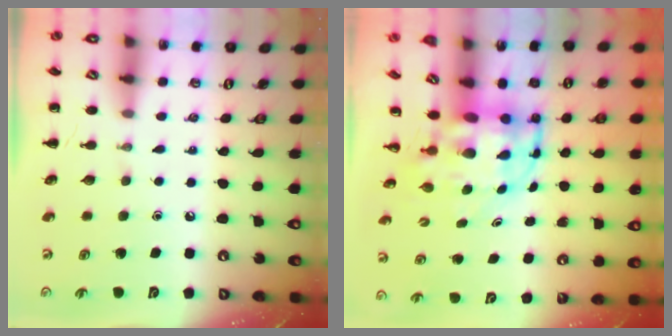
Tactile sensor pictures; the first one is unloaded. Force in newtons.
{"total": 6.5, "press": 6.2, "slide": 2.0}